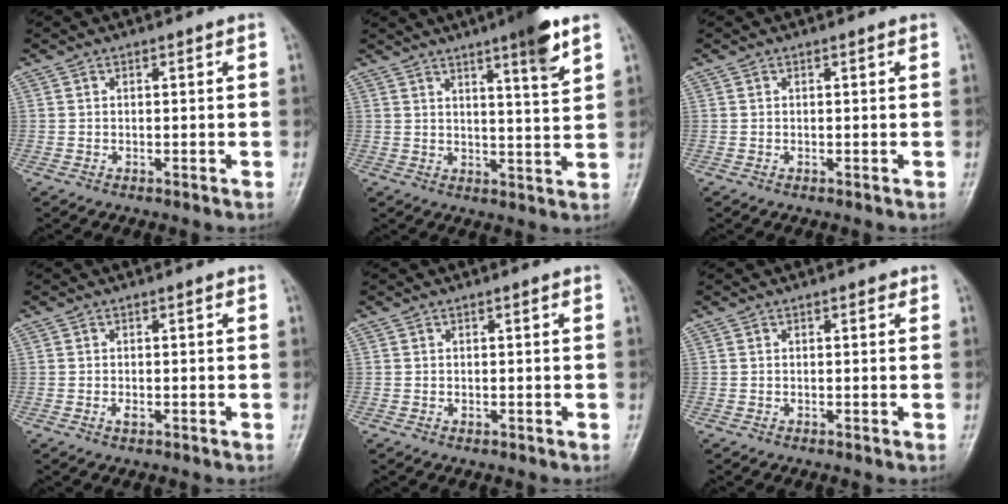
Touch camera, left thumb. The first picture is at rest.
{"total": 8.8, "force": [5.3, 0.8, 6.9], "torque": [-0.094, -0.030, 0.076]}
{"total": 0.0}
{"total": 1.2, "force": [-0.2, 0.6, 1.0], "torque": [-0.013, 0.000, -0.002]}
{"total": 0.6, "force": [0.2, 0.3, 0.5], "torque": [-0.004, 0.002, 0.003]}
{"total": 0.7, "force": [0.4, 0.4, 0.5], "torque": [-0.001, 0.000, 0.003]}